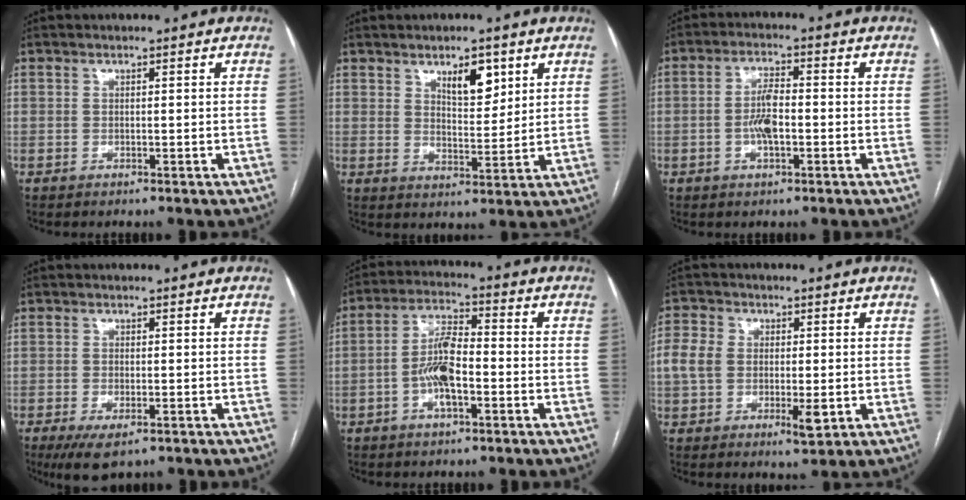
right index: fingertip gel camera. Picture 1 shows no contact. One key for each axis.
{"total": 6.1, "fx": 3.4, "fy": 2.4, "fz": 4.5, "tx": -0.072, "ty": -0.003, "tz": 0.057}
{"total": 5.0, "fx": -1.0, "fy": 1.6, "fz": 4.7, "tx": -0.098, "ty": 0.006, "tz": -0.020}
{"total": 5.3, "fx": -3.1, "fy": 1.9, "fz": 3.8, "tx": -0.066, "ty": -0.011, "tz": -0.046}
{"total": 7.8, "fx": -2.0, "fy": 2.4, "fz": 7.2, "tx": -0.147, "ty": 0.014, "tz": -0.041}
{"total": 9.4, "fx": -0.6, "fy": 5.8, "fz": 7.3, "tx": -0.140, "ty": 0.006, "tz": -0.011}